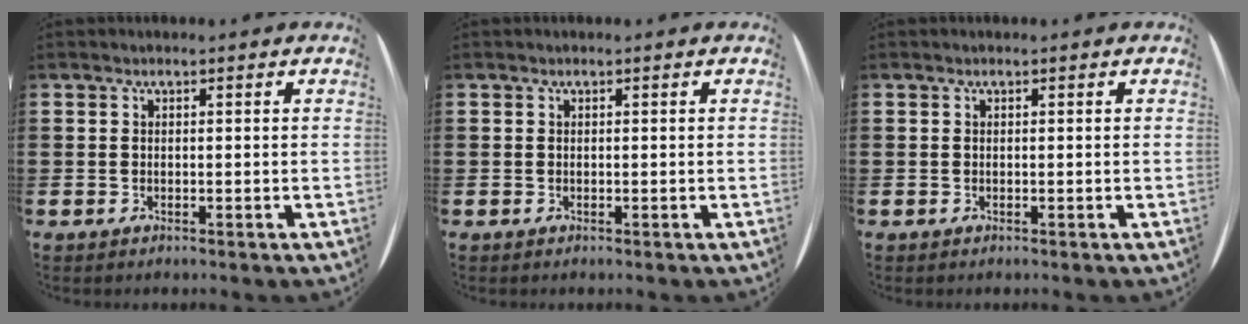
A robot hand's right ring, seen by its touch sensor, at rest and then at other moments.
{"total": 0.0}
{"total": 0.0}